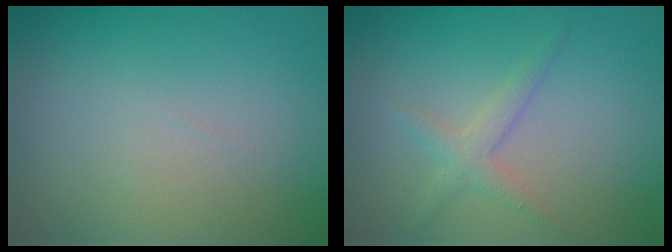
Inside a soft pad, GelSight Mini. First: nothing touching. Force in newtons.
{"total": 1.8, "press": 1.8, "slide": 0.1}